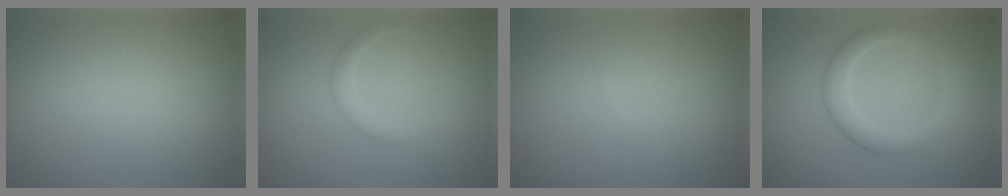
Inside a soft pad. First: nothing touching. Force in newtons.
{"total": 1.5, "press": 1.5, "slide": 0.0}
{"total": 0.0}
{"total": 3.7, "press": 3.7, "slide": 0.5}